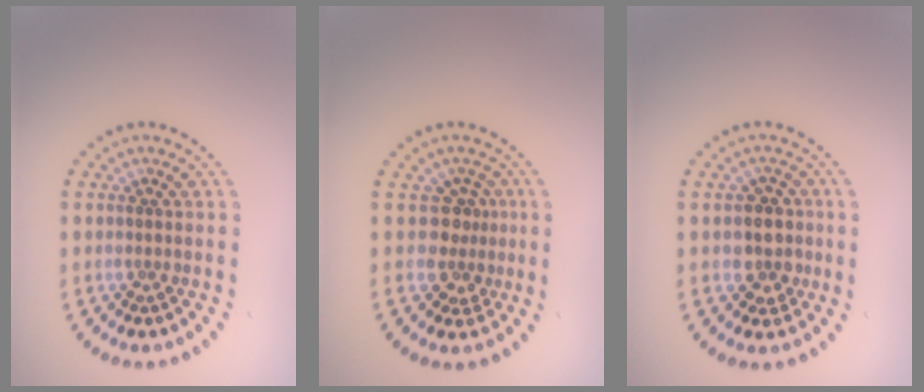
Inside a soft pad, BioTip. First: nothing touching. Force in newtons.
{"total": 2.7, "press": 2.0, "slide": 1.8}
{"total": 2.8, "press": 2.5, "slide": 1.1}